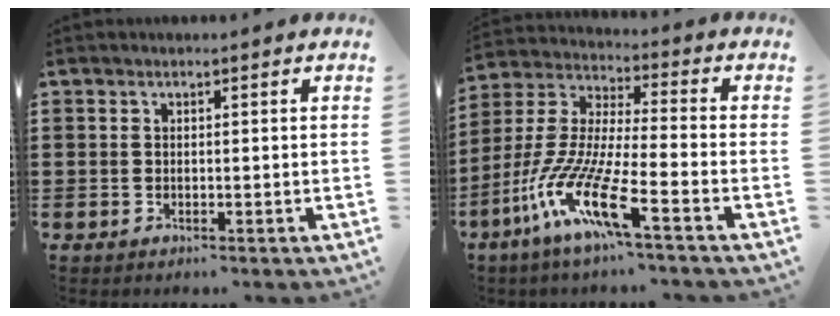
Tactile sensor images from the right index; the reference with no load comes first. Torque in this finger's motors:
{"motor_torque": [2.14, 0.00, 1.05, 0.21]}